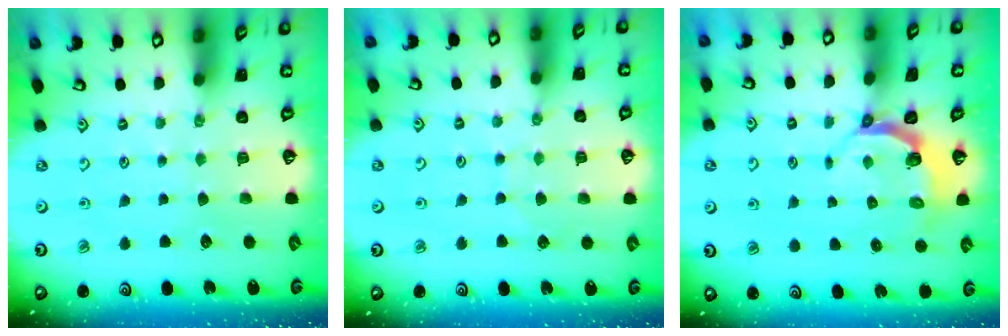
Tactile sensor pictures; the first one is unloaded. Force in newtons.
{"total": 5.1, "press": 5.1, "slide": 0.5}
{"total": 4.9, "press": 4.0, "slide": 2.9}